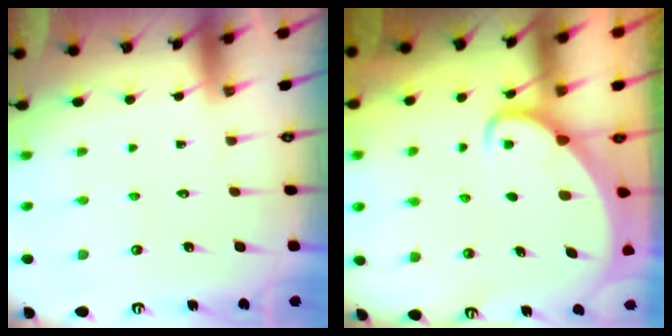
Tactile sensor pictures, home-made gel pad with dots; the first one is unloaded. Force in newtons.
{"total": 2.4, "press": 2.4, "slide": 0.2}